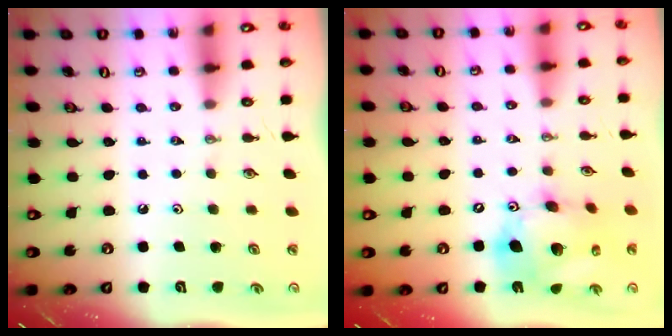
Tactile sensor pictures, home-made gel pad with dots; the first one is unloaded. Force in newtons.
{"total": 16.9, "press": 16.7, "slide": 2.6}